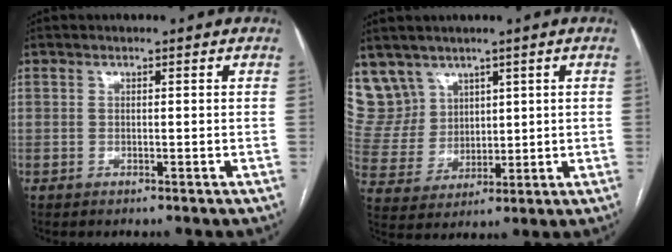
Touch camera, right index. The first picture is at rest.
{"total": 8.6, "force": [6.1, 6.1, 0.1], "torque": [-0.013, 0.024, 0.142]}